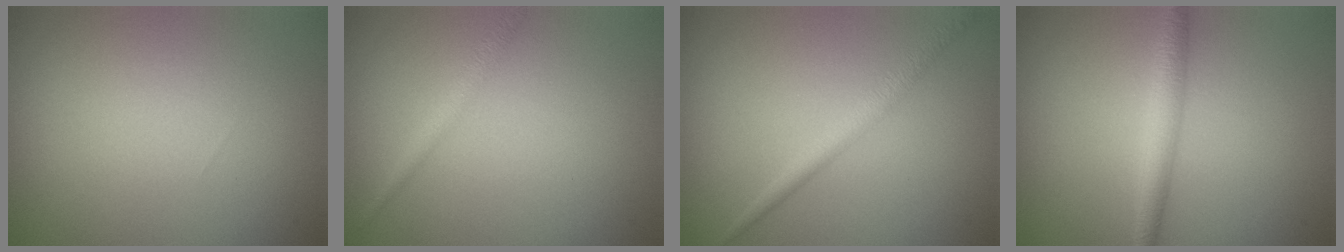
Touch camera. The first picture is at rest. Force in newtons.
{"total": 1.4, "press": 1.4, "slide": 0.0}
{"total": 2.0, "press": 2.0, "slide": 0.0}
{"total": 2.3, "press": 2.3, "slide": 0.0}